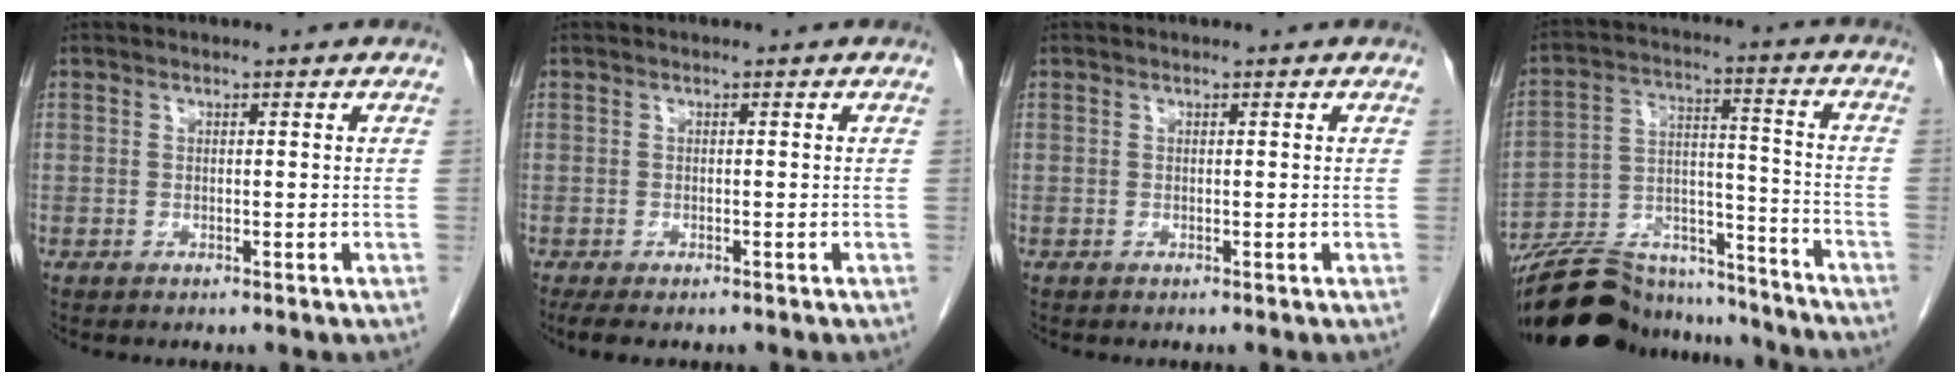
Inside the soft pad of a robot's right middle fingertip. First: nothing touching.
{"total": 3.5, "force": [-2.6, 1.2, 2.0], "torque": [-0.030, -0.010, -0.036]}
{"total": 0.0}
{"total": 22.1, "force": [-20.4, 5.6, 6.5], "torque": [-0.144, 0.012, -0.318]}